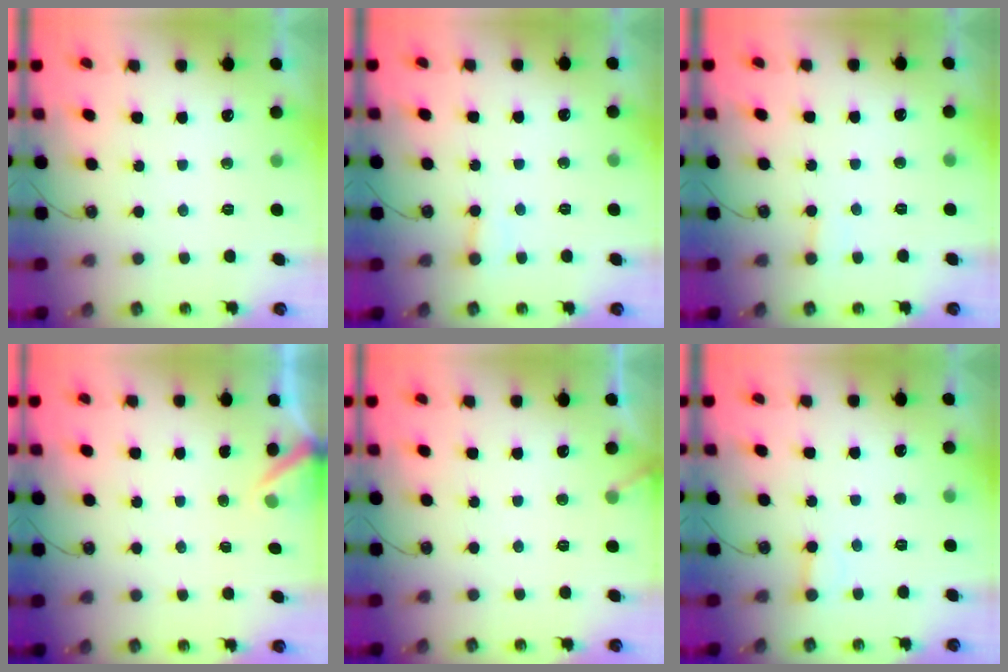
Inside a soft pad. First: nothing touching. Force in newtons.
{"total": 3.8, "press": 3.8, "slide": 0.3}
{"total": 2.4, "press": 2.4, "slide": 0.3}
{"total": 3.3, "press": 3.2, "slide": 0.3}
{"total": 2.5, "press": 2.5, "slide": 0.2}
{"total": 2.6, "press": 2.6, "slide": 0.2}